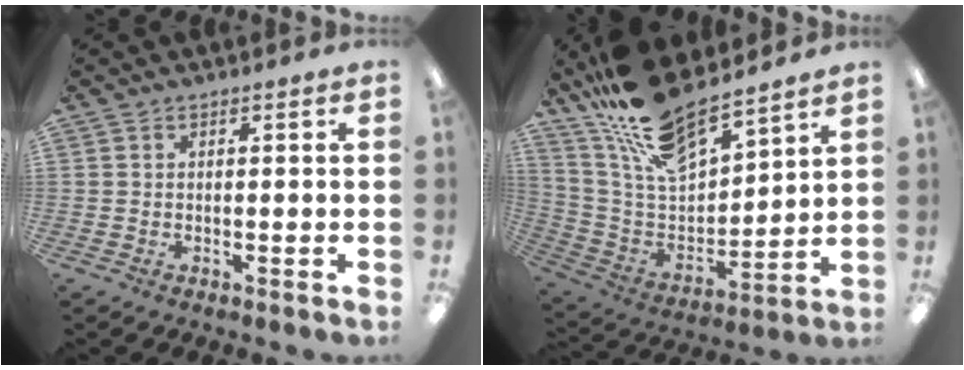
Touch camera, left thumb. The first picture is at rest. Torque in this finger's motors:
{"motor_torque": [1.36, -0.03, 1.55, -1.22, 0.42]}